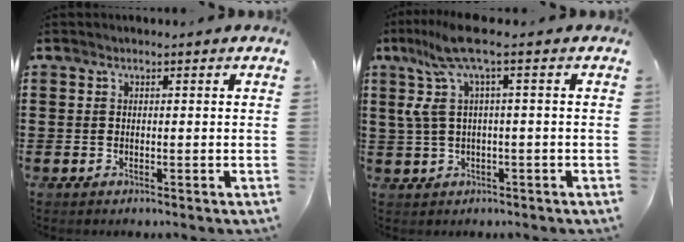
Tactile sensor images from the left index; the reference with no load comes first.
{"total": 8.4, "force": [2.7, 1.2, 7.9], "torque": [-0.189, -0.022, 0.038]}